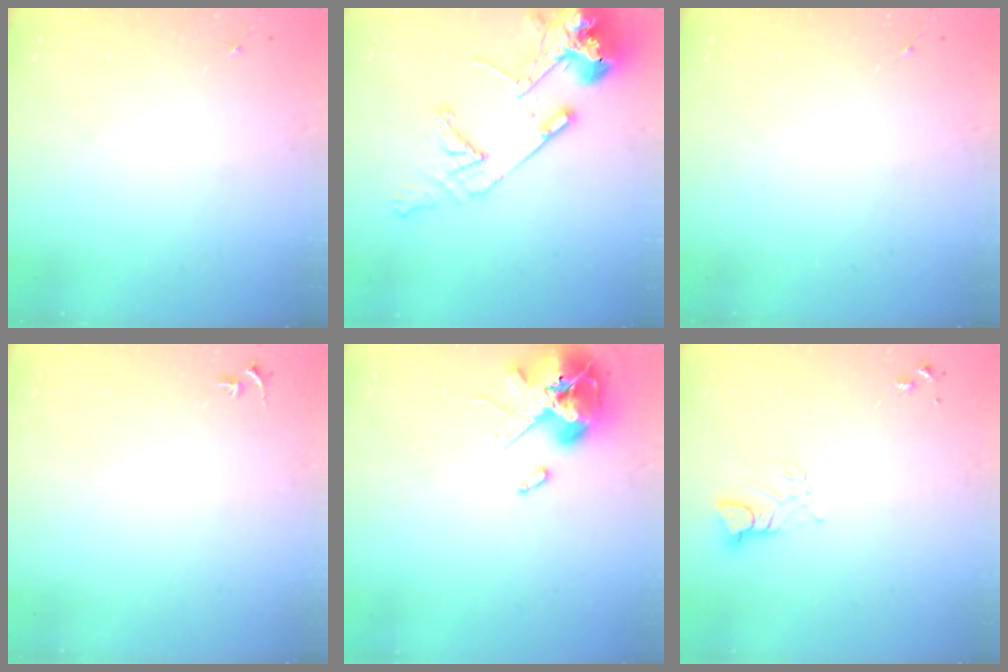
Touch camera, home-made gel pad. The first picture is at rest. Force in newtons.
{"total": 15.7, "press": 15.5, "slide": 2.3}
{"total": 0.0}
{"total": 2.7, "press": 2.7, "slide": 0.3}
{"total": 13.9, "press": 13.7, "slide": 2.2}
{"total": 3.4, "press": 3.4, "slide": 0.3}